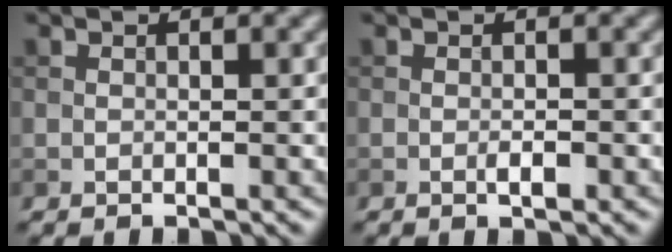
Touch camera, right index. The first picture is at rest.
{"total": 1.0, "force": [-0.4, 0.3, 0.9], "torque": [-0.016, 0.000, -0.006]}